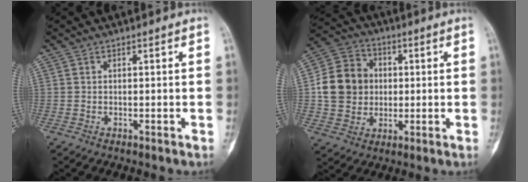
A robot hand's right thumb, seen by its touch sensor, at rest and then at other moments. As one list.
[{"total": 13.1, "force": [0.6, 11.4, 6.4], "torque": [-0.096, 0.018, 0.008]}]